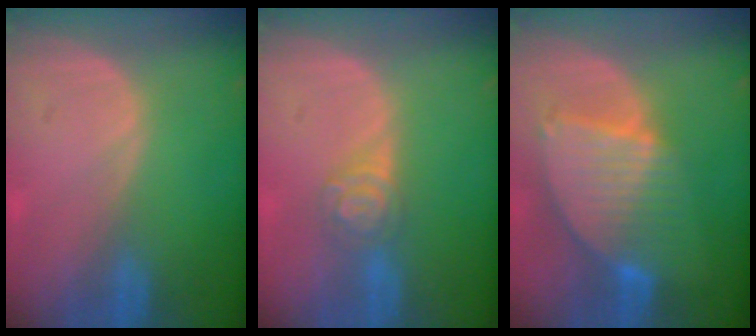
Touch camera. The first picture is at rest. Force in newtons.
{"total": 4.3, "press": 4.0, "slide": 1.6}
{"total": 8.7, "press": 7.6, "slide": 4.2}